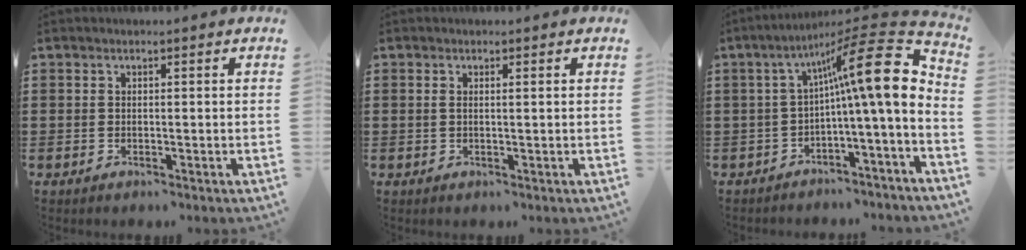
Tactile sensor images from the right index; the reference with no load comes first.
{"total": 0.7, "force": [0.2, 0.0, 0.7], "torque": [-0.014, -0.001, 0.004]}
{"total": 14.0, "force": [1.3, 2.5, 13.7], "torque": [-0.207, -0.025, -0.002]}